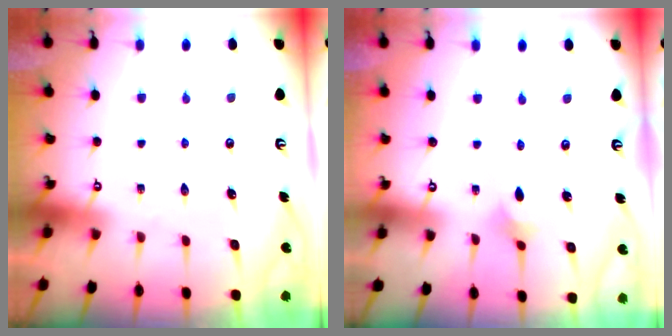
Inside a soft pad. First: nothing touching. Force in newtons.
{"total": 2.6, "press": 2.5, "slide": 0.5}